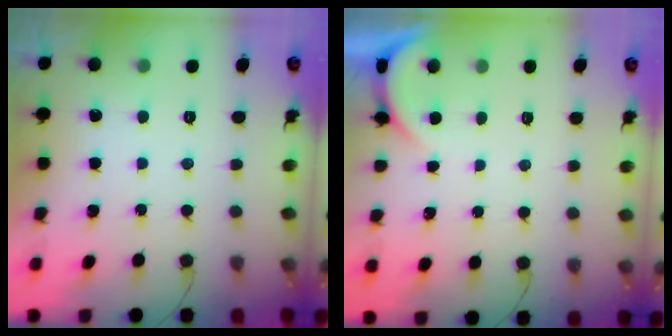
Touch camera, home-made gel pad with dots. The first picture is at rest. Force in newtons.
{"total": 0.8, "press": 0.7, "slide": 0.2}